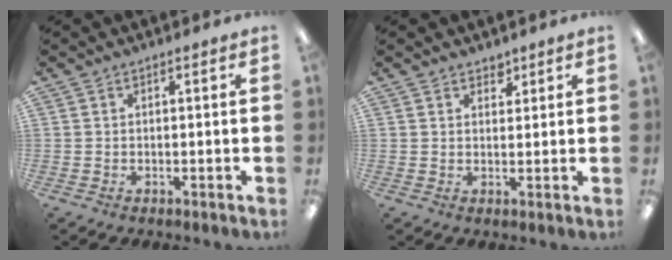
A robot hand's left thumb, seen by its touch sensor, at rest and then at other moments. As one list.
[{"total": 2.1, "force": [1.8, 1.1, 0.3], "torque": [0.010, -0.009, 0.031]}]